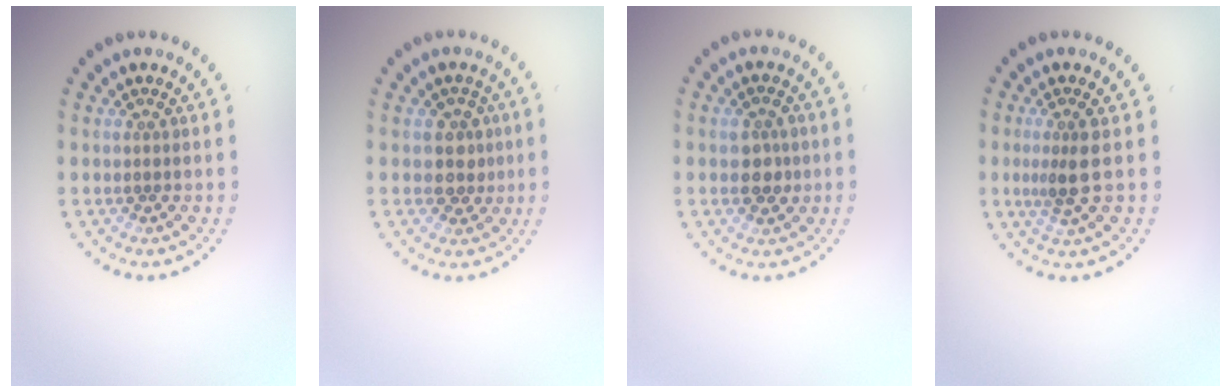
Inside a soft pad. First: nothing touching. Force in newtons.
{"total": 2.1, "press": 1.8, "slide": 1.0}
{"total": 2.2, "press": 2.2, "slide": 0.2}
{"total": 2.4, "press": 1.8, "slide": 1.5}